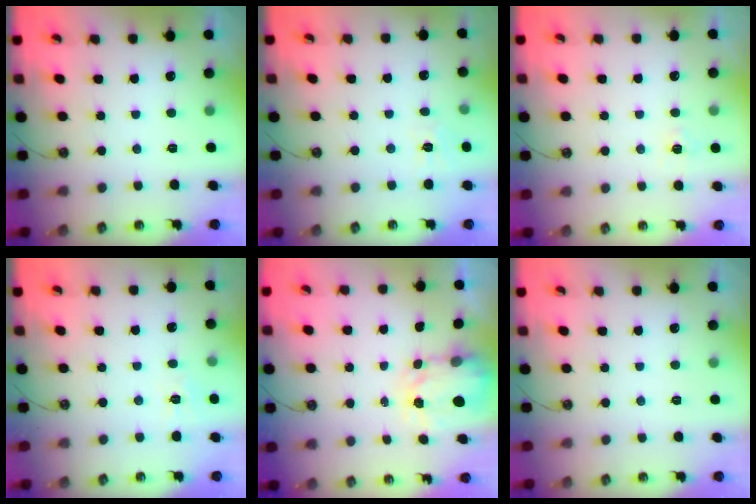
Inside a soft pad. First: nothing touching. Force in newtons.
{"total": 4.1, "press": 4.1, "slide": 0.1}
{"total": 5.7, "press": 5.7, "slide": 0.5}
{"total": 2.8, "press": 2.8, "slide": 0.5}
{"total": 3.5, "press": 3.4, "slide": 0.6}
{"total": 0.0}